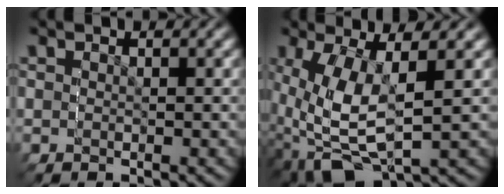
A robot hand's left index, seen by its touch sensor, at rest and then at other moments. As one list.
[{"total": 12.4, "force": [-2.7, 8.7, 8.4], "torque": [-0.173, -0.041, -0.017]}]